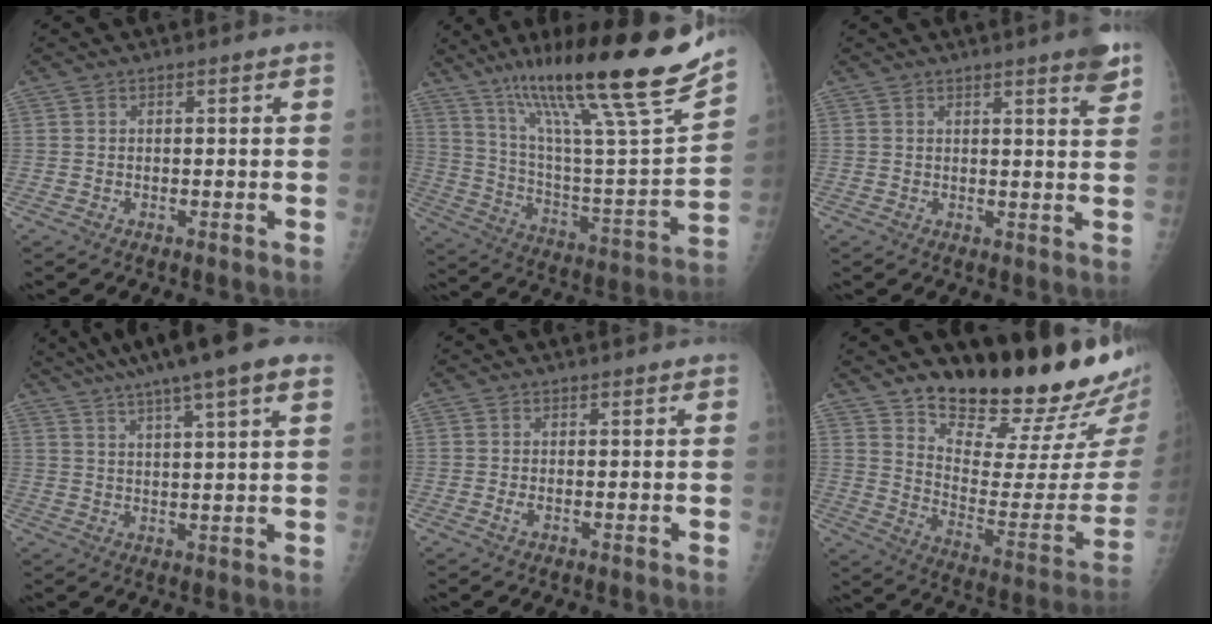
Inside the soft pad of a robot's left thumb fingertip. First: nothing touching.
{"total": 28.9, "force": [19.4, 3.2, 21.2], "torque": [-0.327, -0.058, 0.326]}
{"total": 4.3, "force": [2.9, 0.3, 3.1], "torque": [-0.034, -0.017, 0.035]}
{"total": 15.6, "force": [10.5, 2.5, 11.3], "torque": [-0.180, 0.008, 0.156]}
{"total": 0.8, "force": [0.0, 0.4, 0.6], "torque": [-0.017, -0.002, -0.001]}
{"total": 21.8, "force": [18.7, 5.4, 9.8], "torque": [-0.100, -0.152, 0.274]}